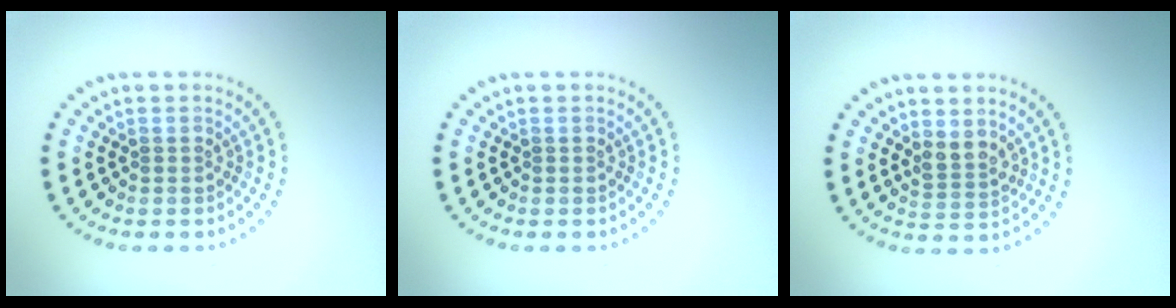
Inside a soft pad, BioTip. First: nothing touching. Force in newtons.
{"total": 0.0}
{"total": 2.0, "press": 1.7, "slide": 1.2}